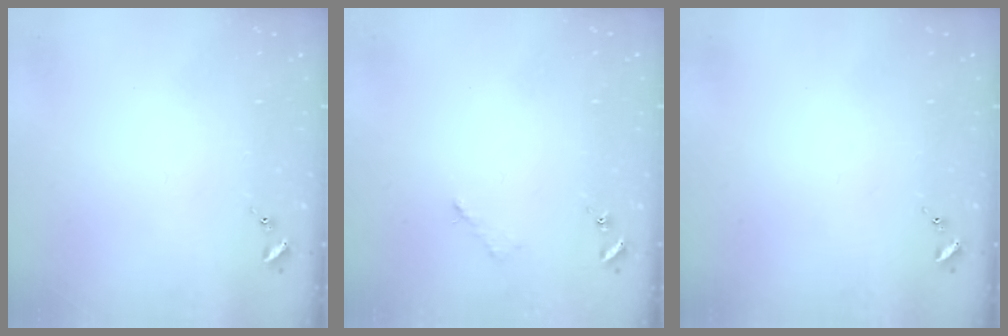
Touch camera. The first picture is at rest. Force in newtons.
{"total": 2.6, "press": 2.5, "slide": 0.3}
{"total": 0.0}